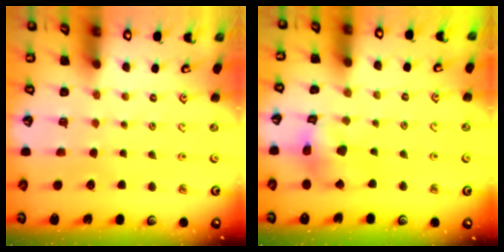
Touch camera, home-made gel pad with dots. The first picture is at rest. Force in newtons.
{"total": 12.7, "press": 12.6, "slide": 1.8}